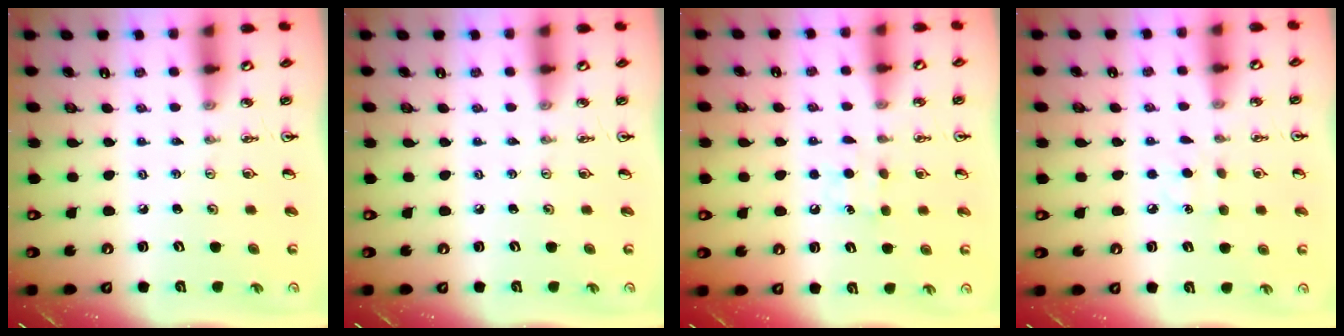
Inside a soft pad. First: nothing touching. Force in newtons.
{"total": 0.0}
{"total": 7.2, "press": 7.2, "slide": 0.9}
{"total": 4.8, "press": 4.8, "slide": 0.5}